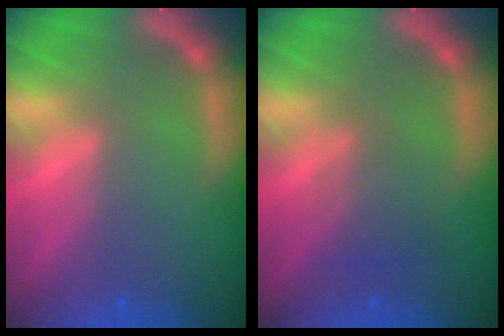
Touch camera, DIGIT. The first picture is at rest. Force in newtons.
{"total": 2.5}